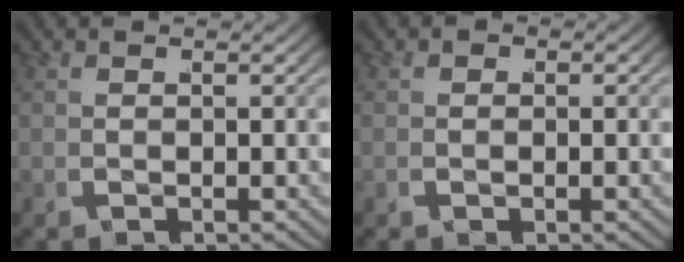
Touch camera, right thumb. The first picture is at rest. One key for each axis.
{"total": 0.9, "fx": -0.5, "fy": 0.6, "fz": -0.3, "tx": -0.005, "ty": -0.008, "tz": -0.009}